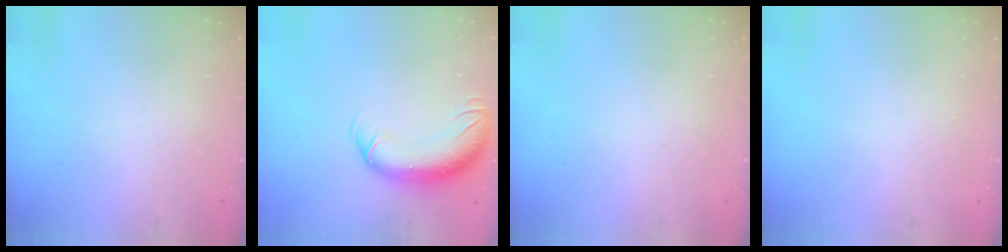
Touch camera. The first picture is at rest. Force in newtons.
{"total": 13.5, "press": 13.2, "slide": 2.9}
{"total": 0.0}
{"total": 0.0}